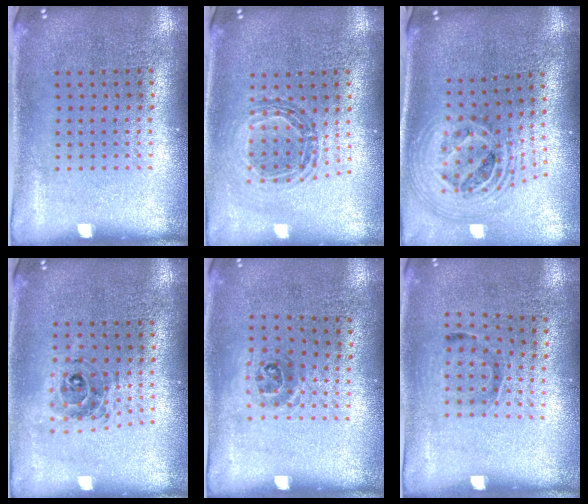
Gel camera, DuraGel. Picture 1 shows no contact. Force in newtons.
{"total": 0.8, "press": 0.8, "slide": 0.1}
{"total": 2.5, "press": 1.8, "slide": 1.8}
{"total": 0.7, "press": 0.7, "slide": 0.1}
{"total": 0.9, "press": 0.7, "slide": 0.7}
{"total": 0.9, "press": 0.7, "slide": 0.6}